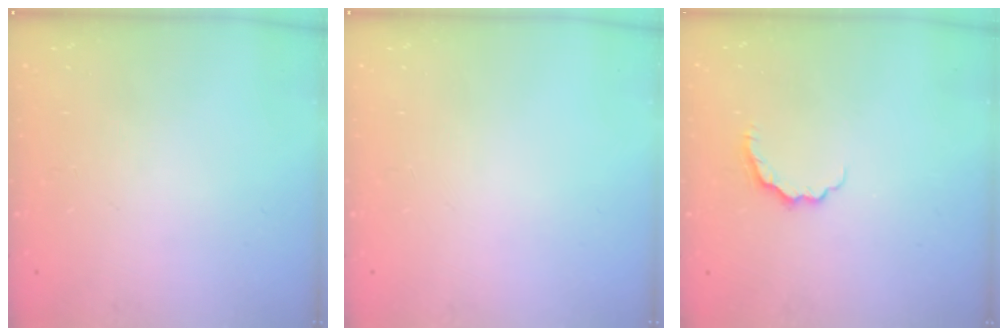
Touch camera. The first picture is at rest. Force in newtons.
{"total": 0.0}
{"total": 4.5, "press": 4.4, "slide": 0.9}